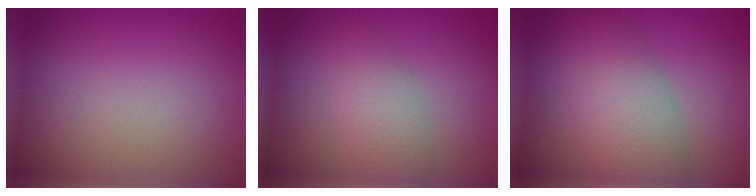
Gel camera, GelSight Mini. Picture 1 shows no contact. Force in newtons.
{"total": 3.3, "press": 3.3, "slide": 0.1}
{"total": 6.8, "press": 6.8, "slide": 0.1}